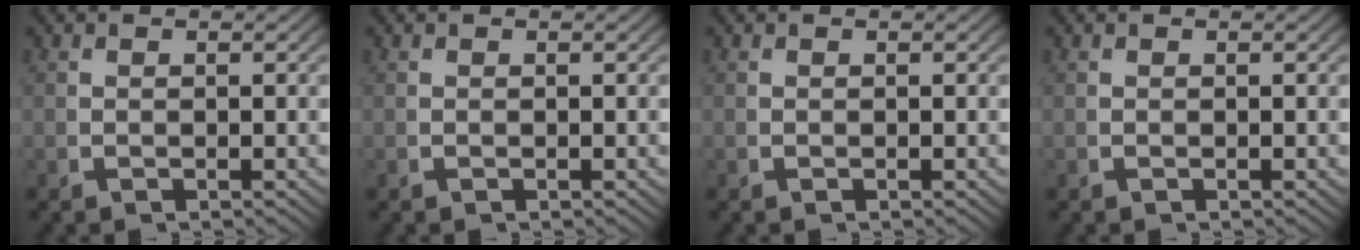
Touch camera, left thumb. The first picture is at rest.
{"total": 0.0}
{"total": 0.0}
{"total": 0.0}